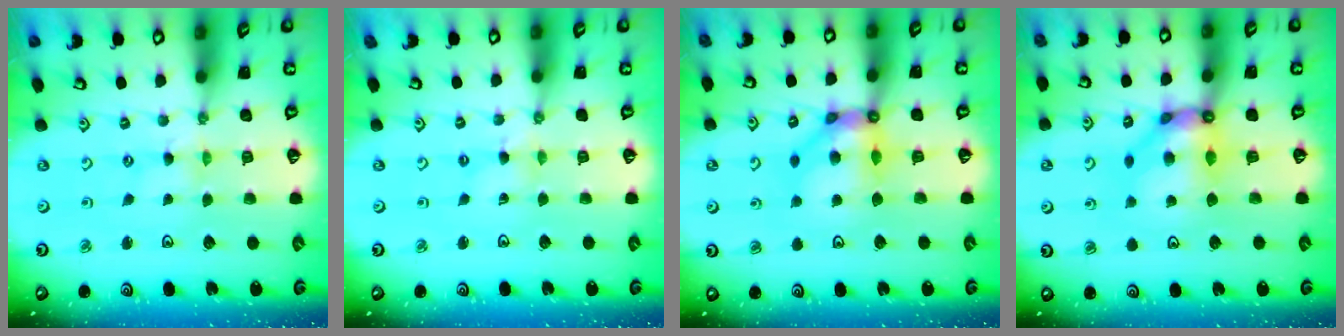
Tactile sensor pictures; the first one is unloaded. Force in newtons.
{"total": 1.6, "press": 1.6, "slide": 0.3}
{"total": 11.7, "press": 11.6, "slide": 1.3}
{"total": 10.6, "press": 10.6, "slide": 0.8}